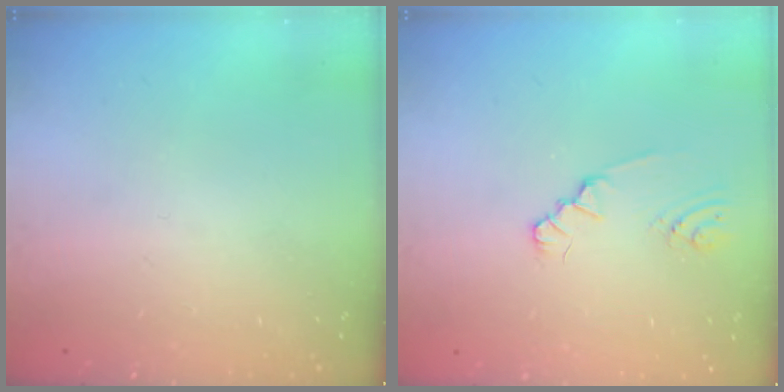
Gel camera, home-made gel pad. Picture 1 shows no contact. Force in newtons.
{"total": 1.8, "press": 1.8, "slide": 0.2}